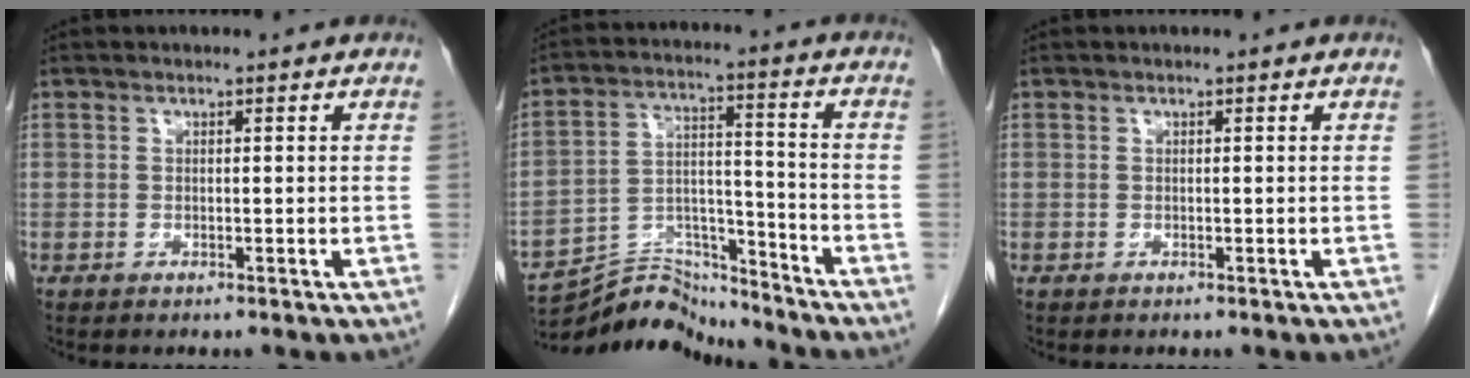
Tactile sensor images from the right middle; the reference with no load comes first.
{"total": 11.3, "force": [-11.3, 0.7, 0.1], "torque": [-0.002, 0.033, -0.203]}
{"total": 0.0}